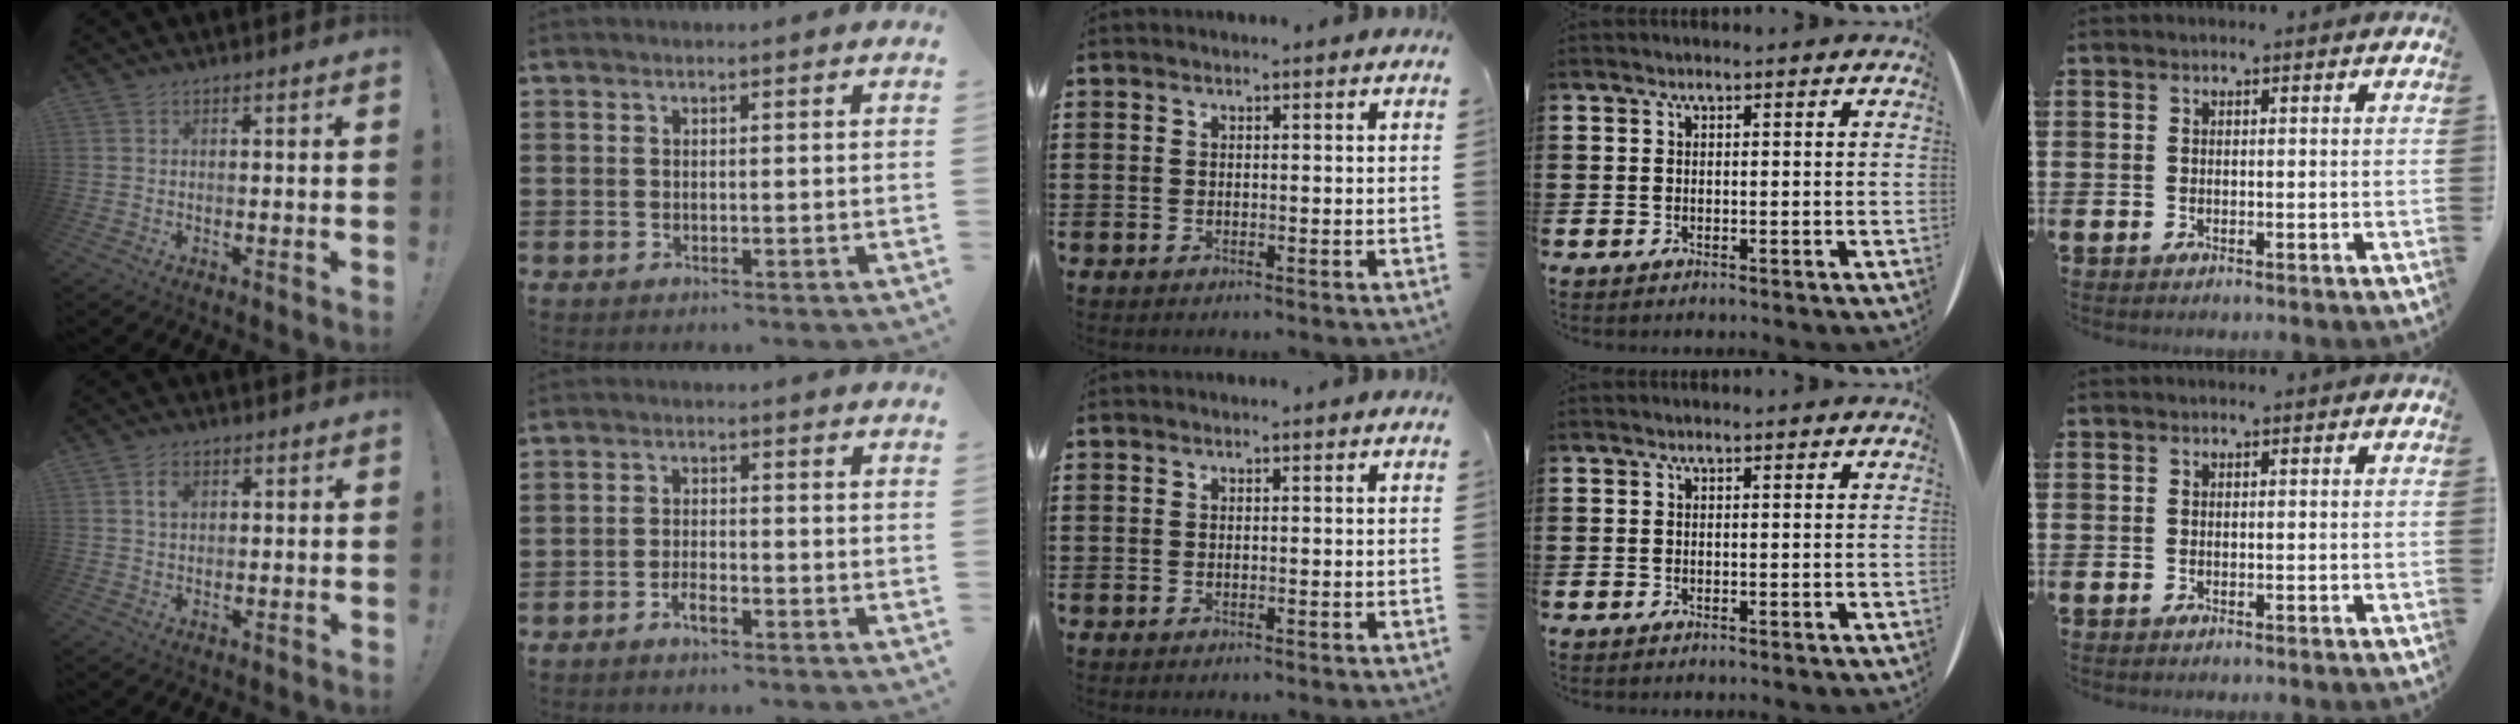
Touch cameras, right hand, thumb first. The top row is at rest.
{"thumb": {"total": 3.7, "force": [1.2, 2.4, 2.4], "torque": [-0.029, -0.003, 0.018]}, "index": {"total": 2.2, "force": [-1.7, 0.7, 1.3], "torque": [-0.026, 0.001, -0.031]}}